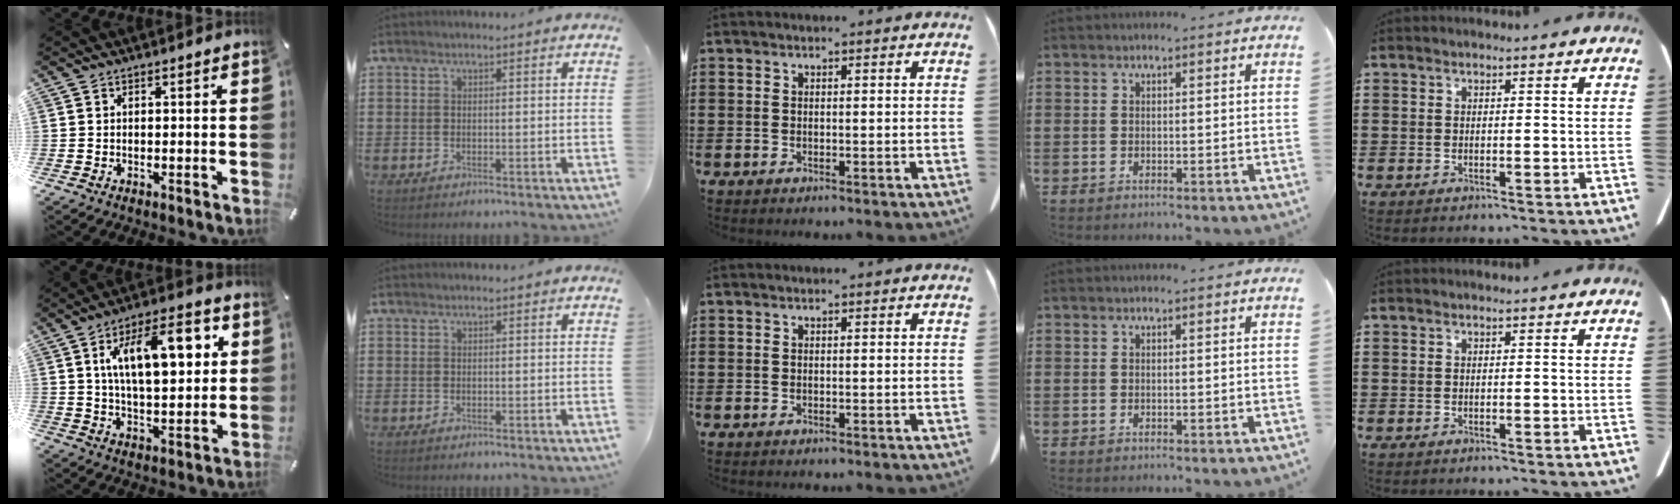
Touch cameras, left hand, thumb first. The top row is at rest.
{"thumb": {"total": 16.4, "force": [5.3, 7.7, 13.4], "torque": [-0.219, 0.001, 0.084]}}